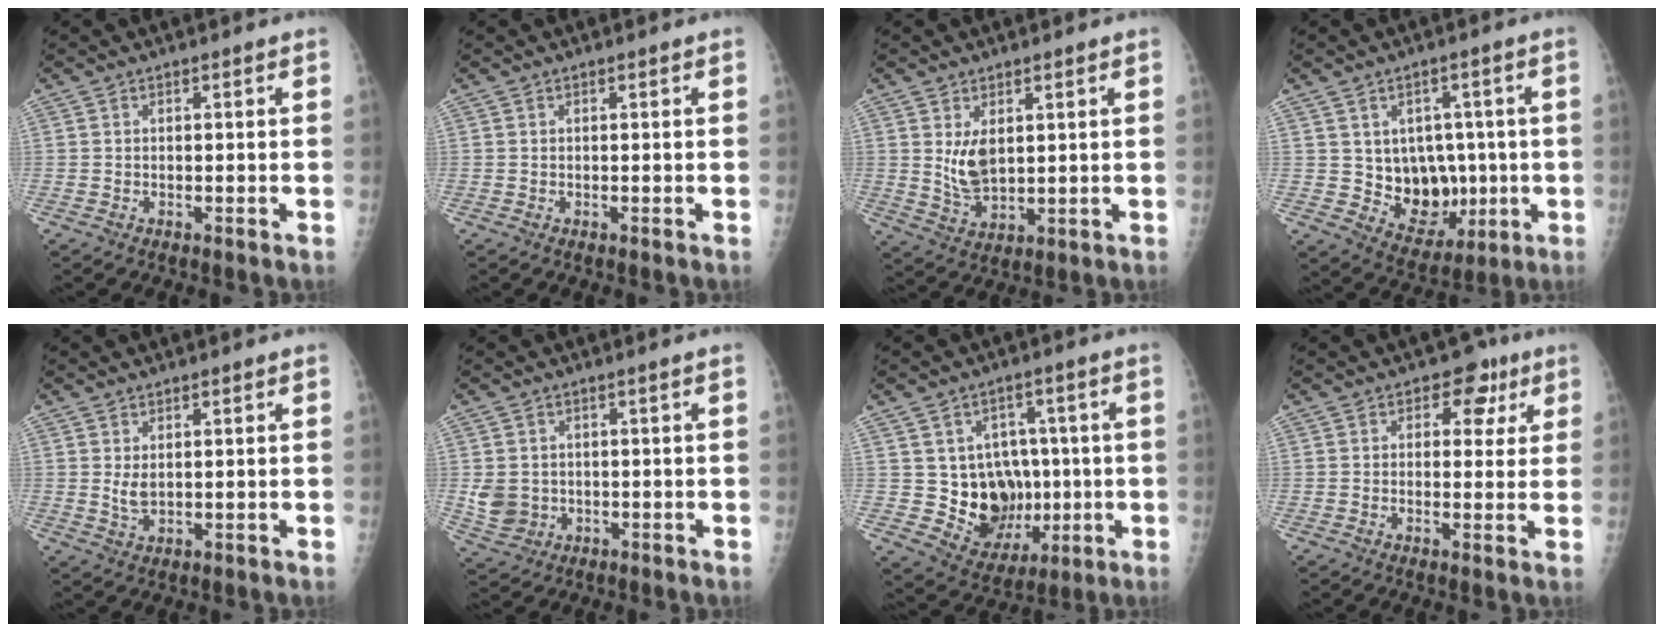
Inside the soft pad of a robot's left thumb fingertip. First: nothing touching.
{"total": 0.0}
{"total": 6.1, "force": [1.9, 3.4, 4.7], "torque": [-0.077, -0.020, 0.048]}
{"total": 11.2, "force": [-0.2, 8.9, 6.8], "torque": [-0.046, -0.007, 0.020]}
{"total": 2.9, "force": [0.9, 1.4, 2.3], "torque": [-0.039, -0.011, 0.023]}
{"total": 4.8, "force": [0.0, 4.1, 2.5], "torque": [-0.041, 0.005, 0.014]}
{"total": 12.7, "force": [-0.3, 10.8, 6.7], "torque": [-0.044, 0.001, 0.020]}
{"total": 6.4, "force": [2.7, 4.4, 3.7], "torque": [-0.001, -0.004, 0.026]}